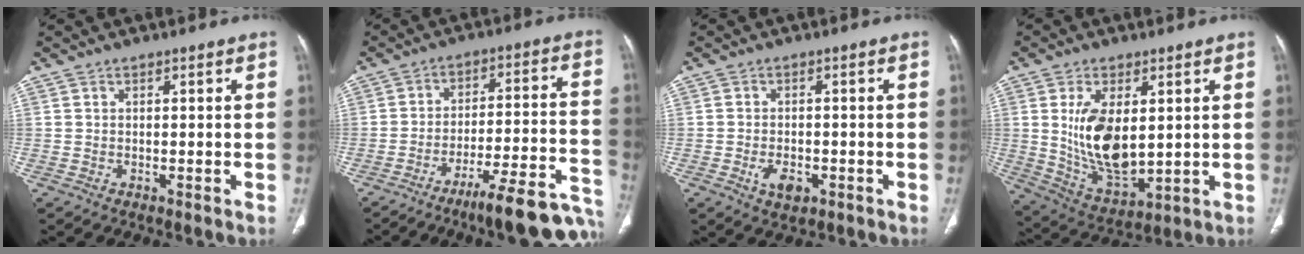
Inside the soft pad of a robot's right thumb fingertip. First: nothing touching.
{"total": 18.2, "force": [-11.8, 3.7, 13.3], "torque": [-0.144, 0.083, -0.172]}
{"total": 4.0, "force": [-1.7, 2.3, 2.8], "torque": [-0.047, 0.003, -0.023]}
{"total": 13.9, "force": [2.0, 7.3, 11.7], "torque": [-0.201, -0.022, 0.056]}